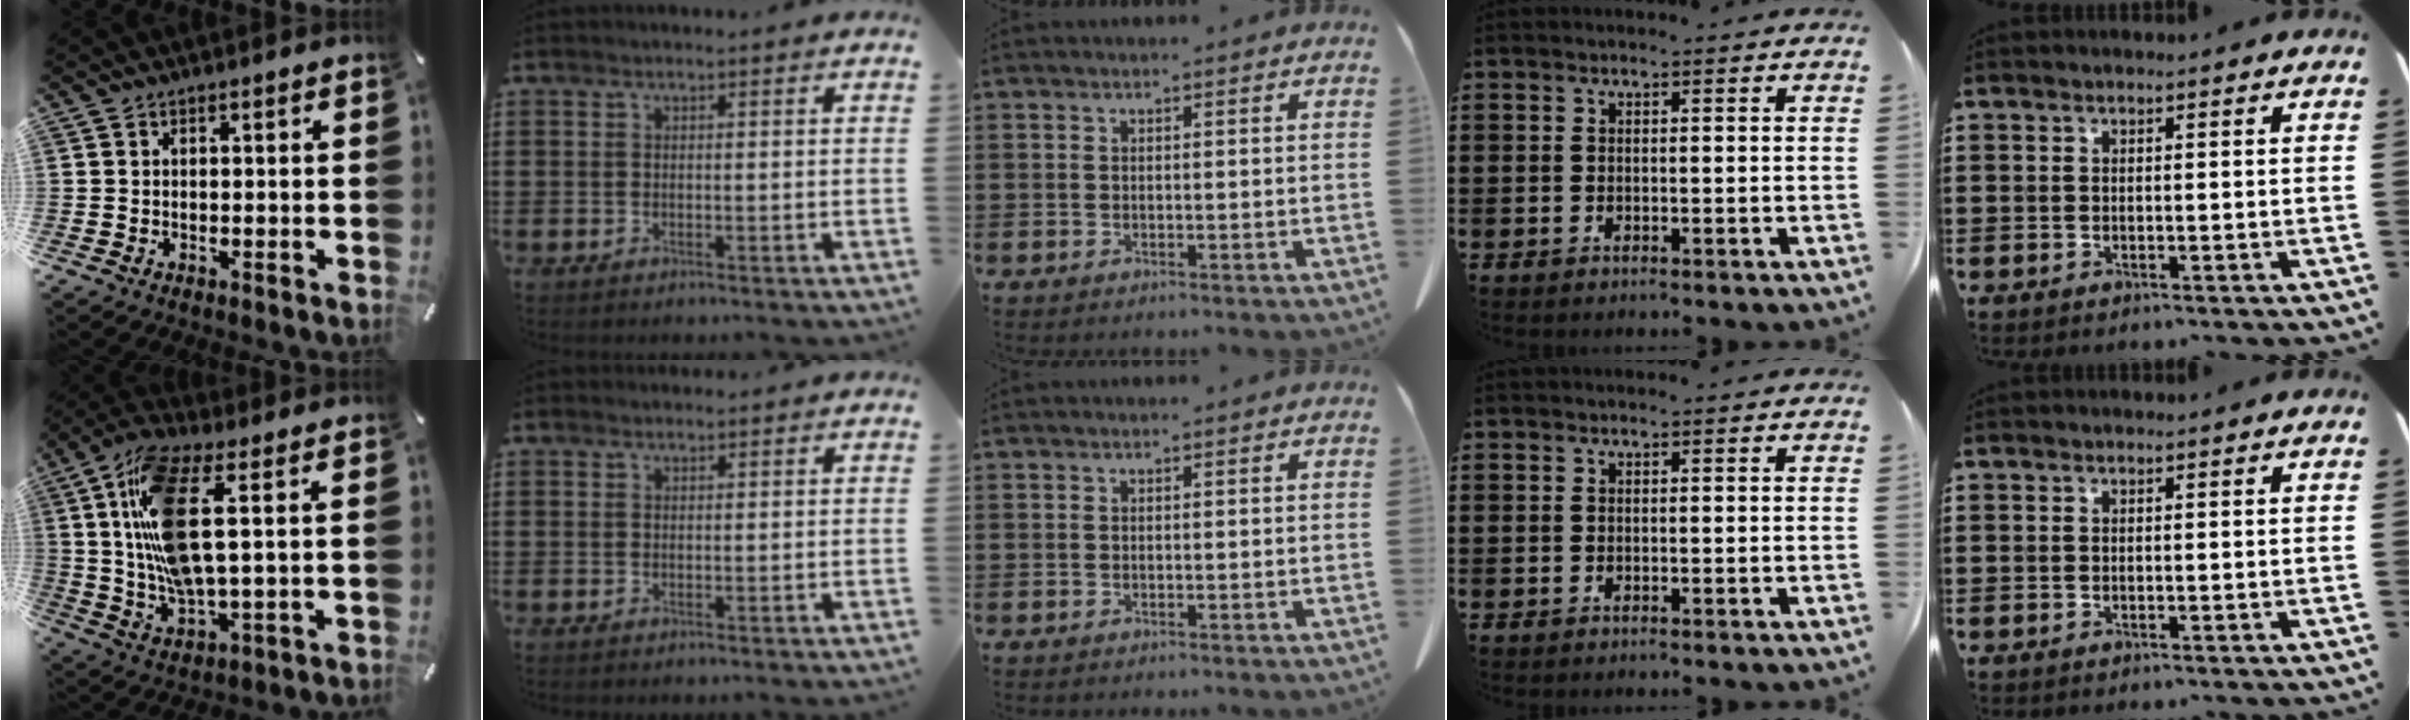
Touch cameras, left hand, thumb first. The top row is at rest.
{"thumb": {"total": 16.1, "force": [4.0, 5.6, 14.6], "torque": [-0.316, -0.011, 0.064]}, "index": {"total": 0.6, "force": [0.6, 0.2, 0.1], "torque": [-0.003, 0.002, 0.012]}}